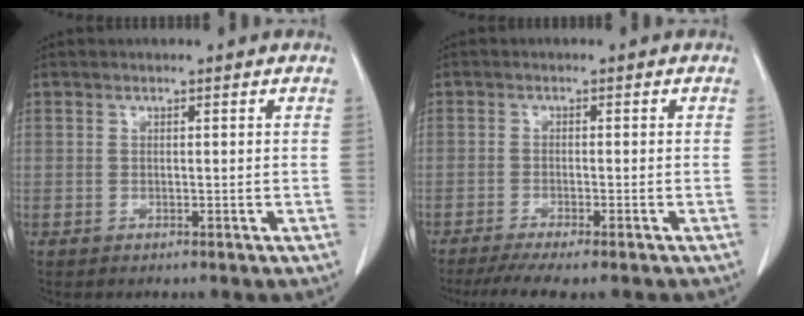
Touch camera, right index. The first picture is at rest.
{"total": 7.2, "force": [-5.8, 0.7, 4.1], "torque": [-0.064, -0.014, -0.091]}